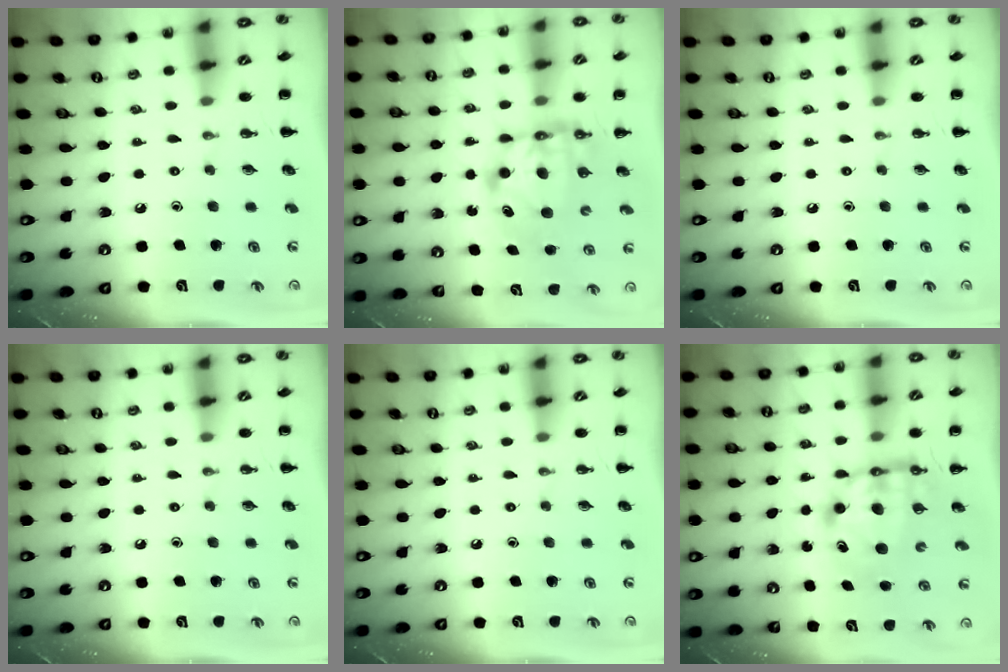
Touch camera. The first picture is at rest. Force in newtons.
{"total": 7.1, "press": 7.0, "slide": 1.2}
{"total": 0.0}
{"total": 0.0}
{"total": 0.0}
{"total": 7.4, "press": 7.2, "slide": 1.8}